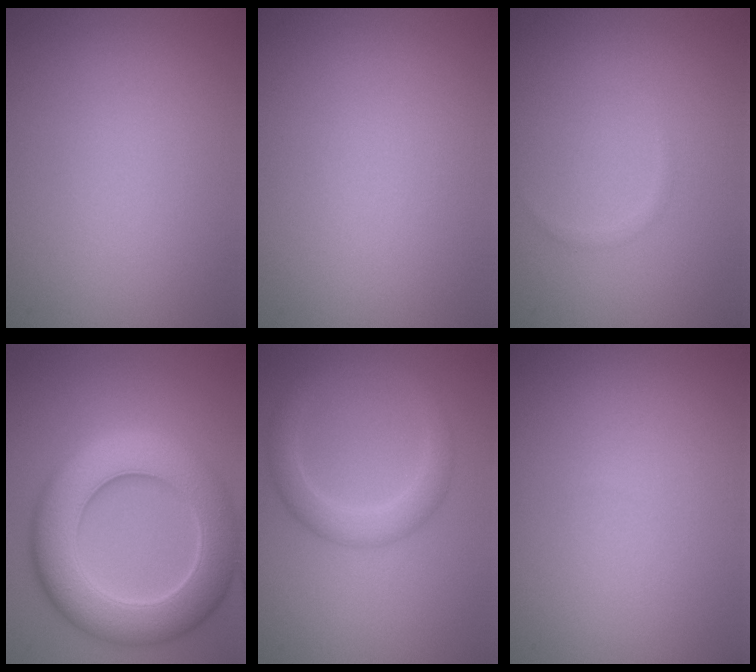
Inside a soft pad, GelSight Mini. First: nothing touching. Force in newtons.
{"total": 0.0}
{"total": 0.5, "press": 0.5, "slide": 0.0}
{"total": 10.0, "press": 9.9, "slide": 0.7}
{"total": 2.7, "press": 2.7, "slide": 0.1}
{"total": 0.0}